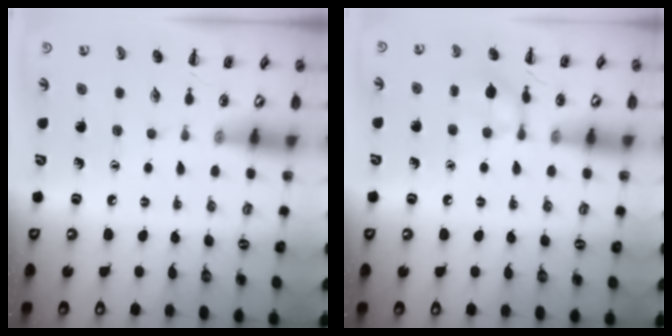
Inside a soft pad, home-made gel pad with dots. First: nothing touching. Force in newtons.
{"total": 7.2, "press": 7.1, "slide": 1.1}